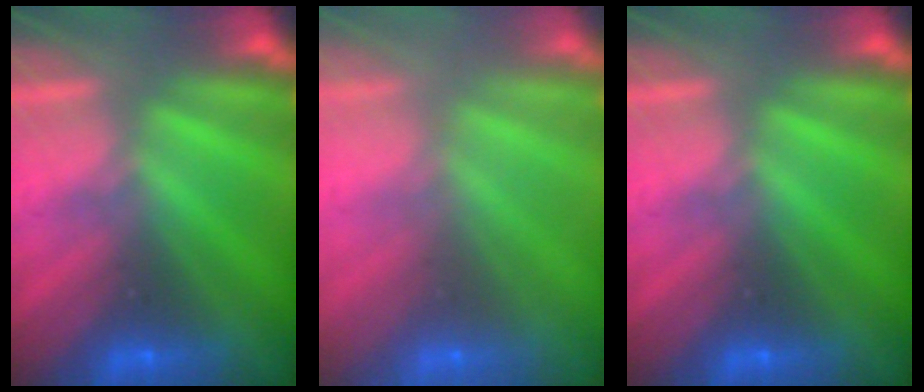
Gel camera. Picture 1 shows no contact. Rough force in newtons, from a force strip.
{"total": 7.8}
{"total": 0.0}